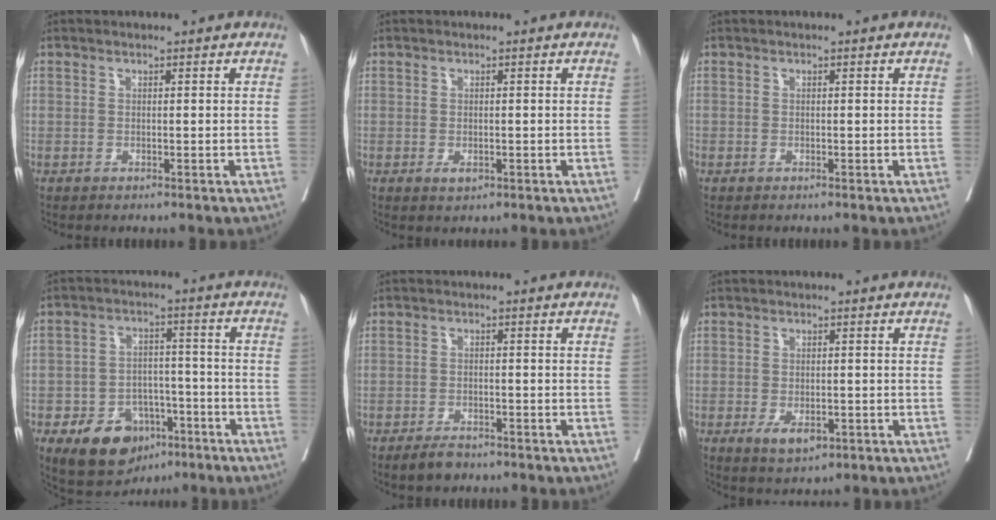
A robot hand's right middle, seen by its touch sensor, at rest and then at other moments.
{"total": 1.3, "force": [-0.5, 0.7, 1.0], "torque": [-0.015, -0.003, -0.003]}
{"total": 0.0}
{"total": 10.4, "force": [-5.7, 6.9, 5.3], "torque": [-0.087, 0.010, -0.084]}
{"total": 2.8, "force": [-2.2, 1.1, 1.2], "torque": [-0.026, -0.003, -0.034]}
{"total": 3.9, "force": [-1.6, 1.9, 3.0], "torque": [-0.050, -0.005, -0.016]}